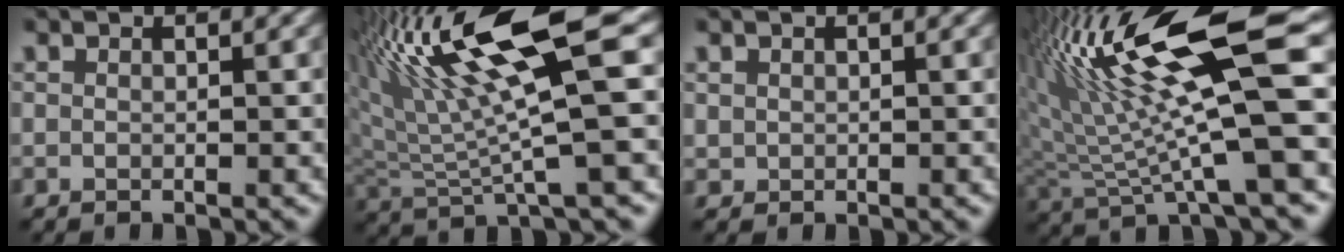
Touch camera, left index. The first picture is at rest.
{"total": 10.9, "force": [4.2, 2.3, 9.8], "torque": [-0.175, 0.004, 0.079]}
{"total": 0.6, "force": [0.0, 0.6, -0.1], "torque": [0.004, -0.004, 0.003]}
{"total": 13.5, "force": [4.2, 2.8, 12.5], "torque": [-0.222, 0.010, 0.078]}